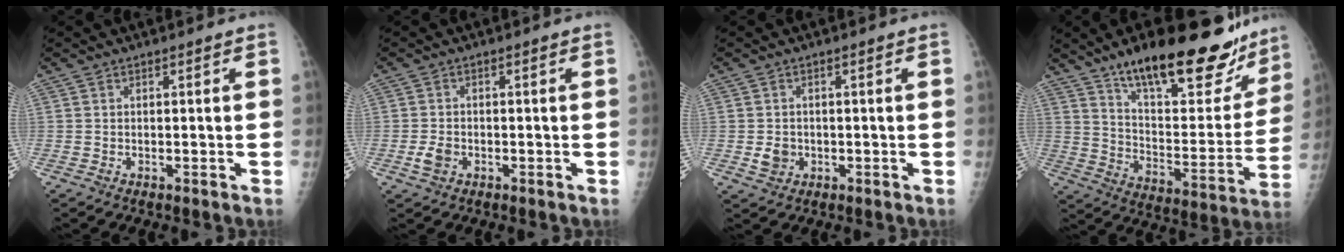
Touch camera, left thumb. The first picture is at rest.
{"total": 2.6, "force": [-0.9, 1.8, 1.6], "torque": [-0.032, 0.001, -0.016]}
{"total": 2.8, "force": [-0.4, 2.4, 1.3], "torque": [-0.014, 0.001, -0.002]}
{"total": 28.1, "force": [20.0, 9.2, 17.5], "torque": [-0.214, -0.083, 0.300]}